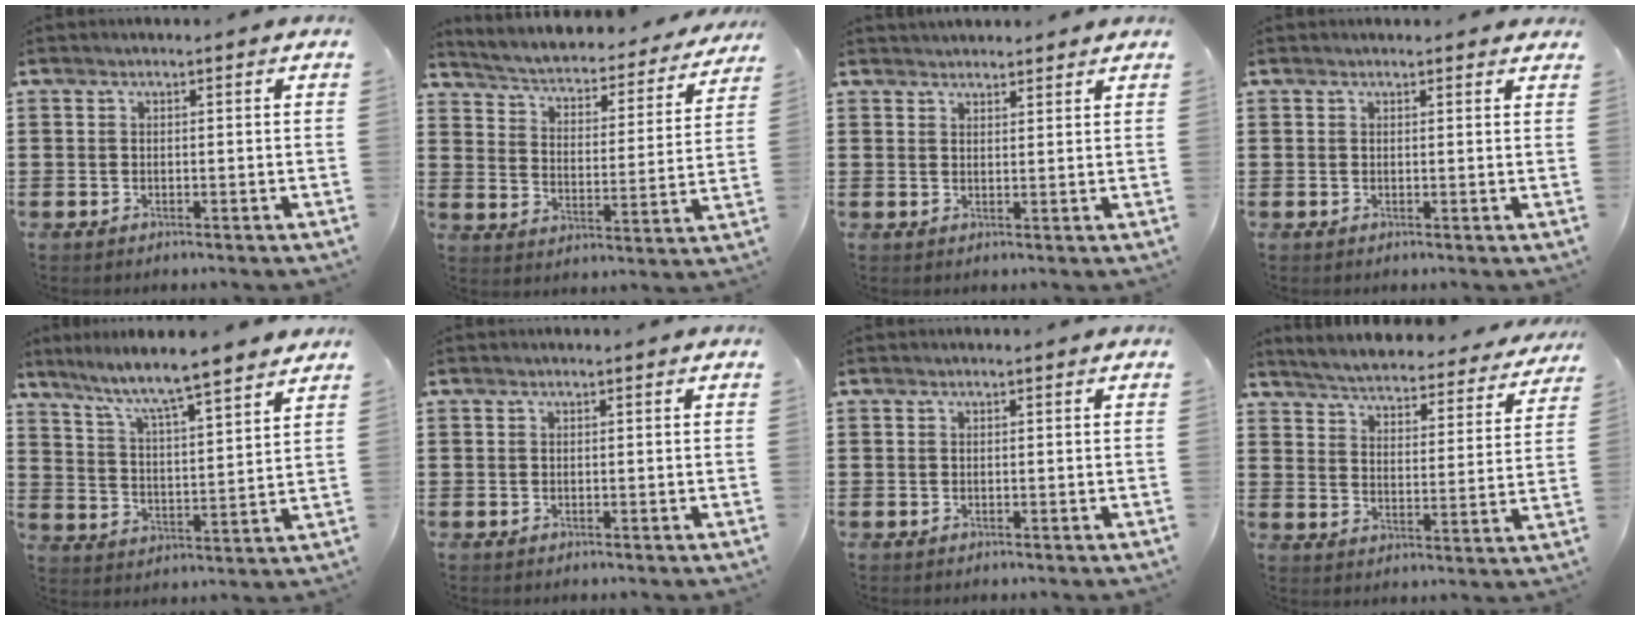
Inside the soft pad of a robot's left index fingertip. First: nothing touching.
{"total": 2.5, "force": [2.3, 0.3, 0.9], "torque": [-0.035, -0.028, 0.026]}
{"total": 1.8, "force": [1.8, 0.2, -0.1], "torque": [-0.003, 0.001, 0.036]}
{"total": 0.8, "force": [0.8, 0.1, 0.2], "torque": [-0.005, 0.001, 0.015]}
{"total": 6.0, "force": [5.4, -0.5, 2.5], "torque": [-0.073, -0.042, 0.084]}
{"total": 0.0}
{"total": 0.0}
{"total": 4.4, "force": [4.3, -0.3, 0.5], "torque": [-0.035, -0.037, 0.069]}